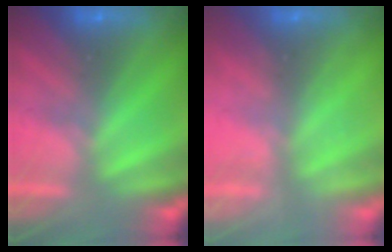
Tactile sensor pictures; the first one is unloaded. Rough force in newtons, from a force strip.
{"total": 2.2}